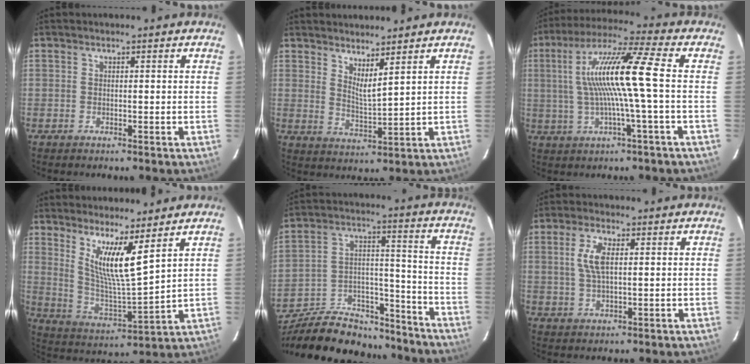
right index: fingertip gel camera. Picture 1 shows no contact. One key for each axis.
{"total": 5.0, "fx": 4.1, "fy": 0.2, "fz": 2.9, "tx": -0.050, "ty": -0.012, "tz": 0.066}
{"total": 13.6, "fx": 0.4, "fy": -0.5, "fz": 13.6, "tx": -0.257, "ty": 0.015, "tz": 0.009}
{"total": 11.1, "fx": 6.8, "fy": 0.7, "fz": 8.7, "tx": -0.150, "ty": -0.017, "tz": 0.133}
{"total": 23.1, "fx": -19.3, "fy": 9.0, "fz": 9.1, "tx": -0.177, "ty": 0.038, "tz": -0.284}
{"total": 5.3, "fx": 1.2, "fy": 2.1, "fz": 4.8, "tx": -0.095, "ty": 0.006, "tz": 0.025}